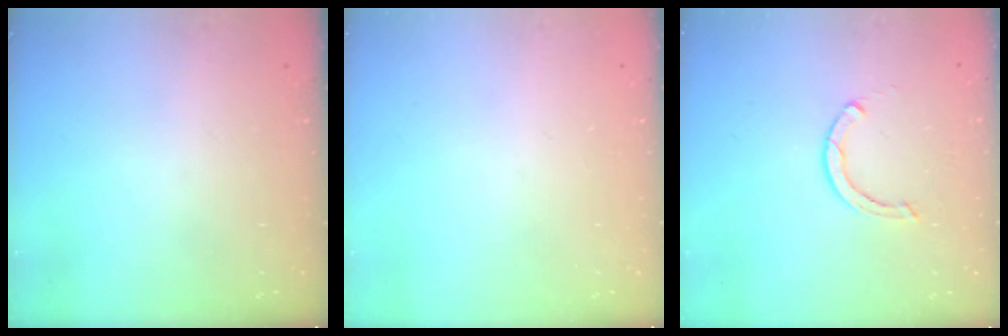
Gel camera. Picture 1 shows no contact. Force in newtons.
{"total": 0.0}
{"total": 2.4, "press": 2.4, "slide": 0.0}